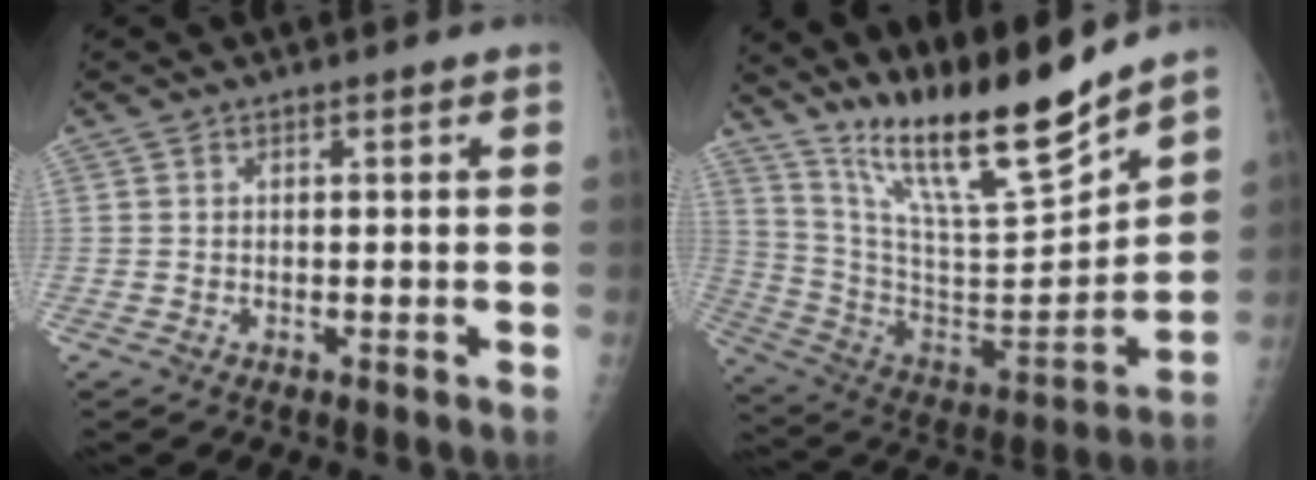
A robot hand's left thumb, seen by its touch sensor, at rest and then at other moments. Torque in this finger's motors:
{"motor_torque": [0.38, 0.12, 1.41, -1.36, 0.26]}